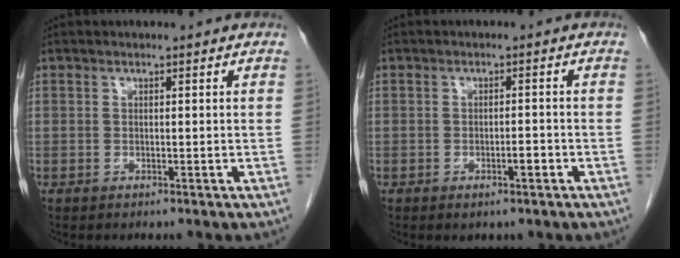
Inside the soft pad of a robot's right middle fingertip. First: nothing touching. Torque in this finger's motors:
{"motor_torque": [0.29, -0.07, 0.07, 0.02]}